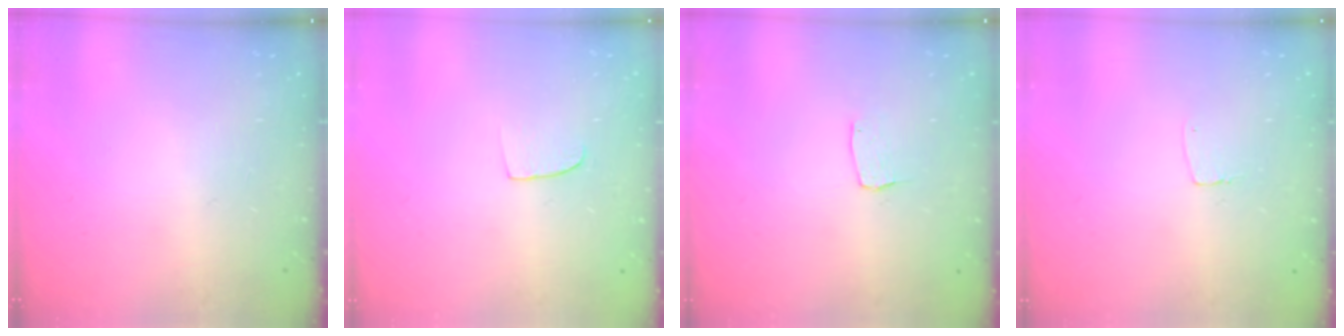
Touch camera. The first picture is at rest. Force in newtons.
{"total": 5.5, "press": 5.4, "slide": 0.5}
{"total": 3.6, "press": 3.6, "slide": 0.3}
{"total": 3.5, "press": 3.5, "slide": 0.3}